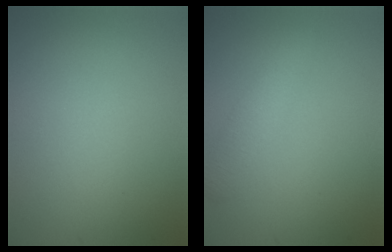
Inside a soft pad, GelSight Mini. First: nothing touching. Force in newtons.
{"total": 2.5, "press": 2.5, "slide": 0.2}